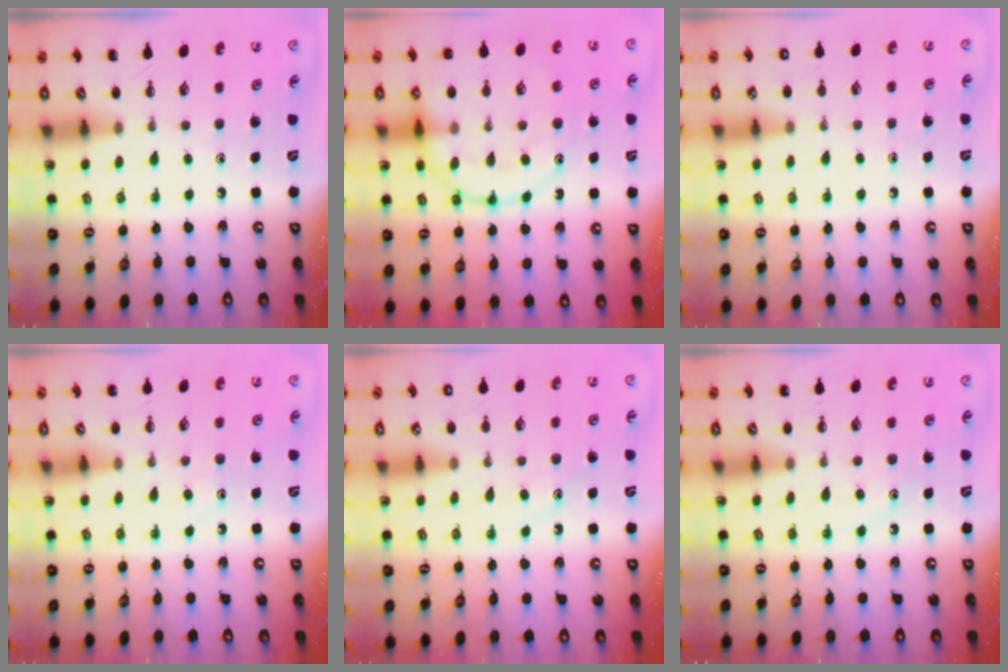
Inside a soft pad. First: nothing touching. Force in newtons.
{"total": 16.6, "press": 16.5, "slide": 2.0}
{"total": 6.2, "press": 6.0, "slide": 1.7}
{"total": 6.7, "press": 6.6, "slide": 1.0}
{"total": 9.7, "press": 9.6, "slide": 1.2}
{"total": 9.5, "press": 9.5, "slide": 1.3}